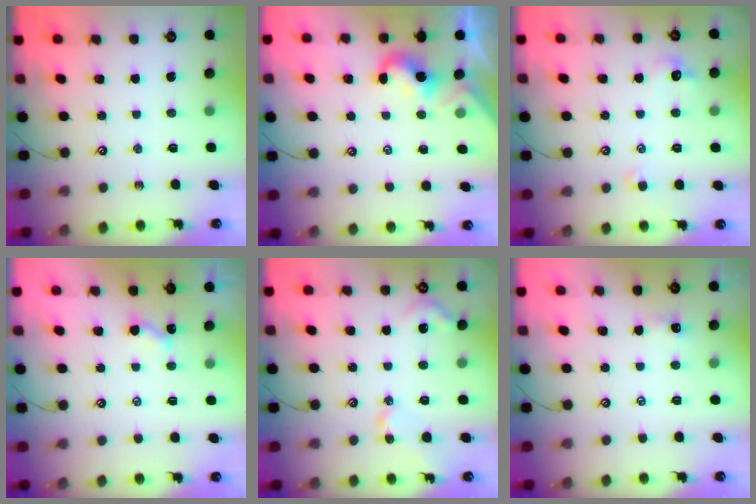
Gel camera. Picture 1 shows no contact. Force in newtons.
{"total": 0.0}
{"total": 2.2, "press": 2.0, "slide": 0.8}
{"total": 4.0, "press": 4.0, "slide": 0.0}
{"total": 5.2, "press": 5.1, "slide": 0.9}
{"total": 1.6, "press": 1.6, "slide": 0.2}